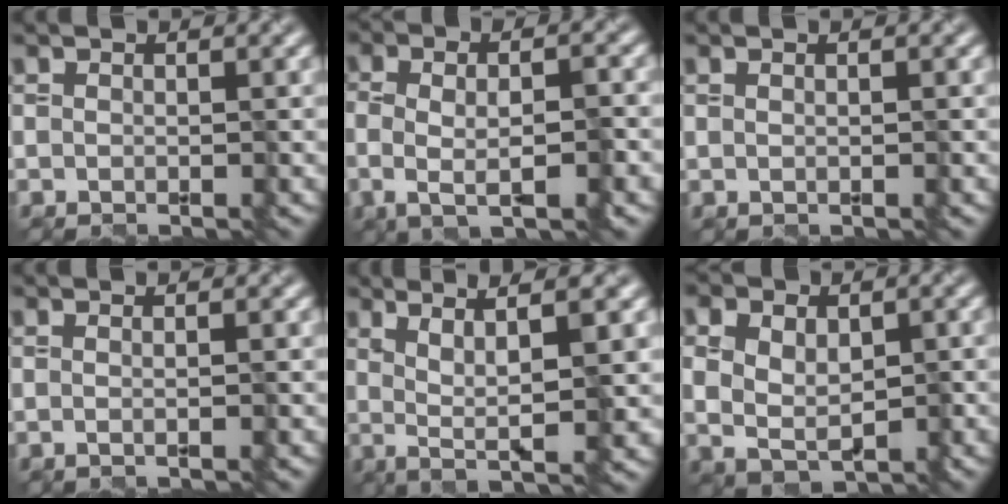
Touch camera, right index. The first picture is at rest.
{"total": 4.9, "force": [-1.3, 1.2, 4.6], "torque": [-0.080, -0.009, -0.012]}
{"total": 1.1, "force": [0.4, 0.6, 0.9], "torque": [-0.001, 0.003, -0.005]}
{"total": 1.5, "force": [0.1, 0.6, 1.3], "torque": [-0.008, 0.000, -0.014]}
{"total": 5.4, "force": [0.8, 0.9, 5.3], "torque": [-0.092, -0.002, 0.026]}
{"total": 4.5, "force": [0.3, 3.0, 3.3], "torque": [-0.059, -0.009, 0.023]}